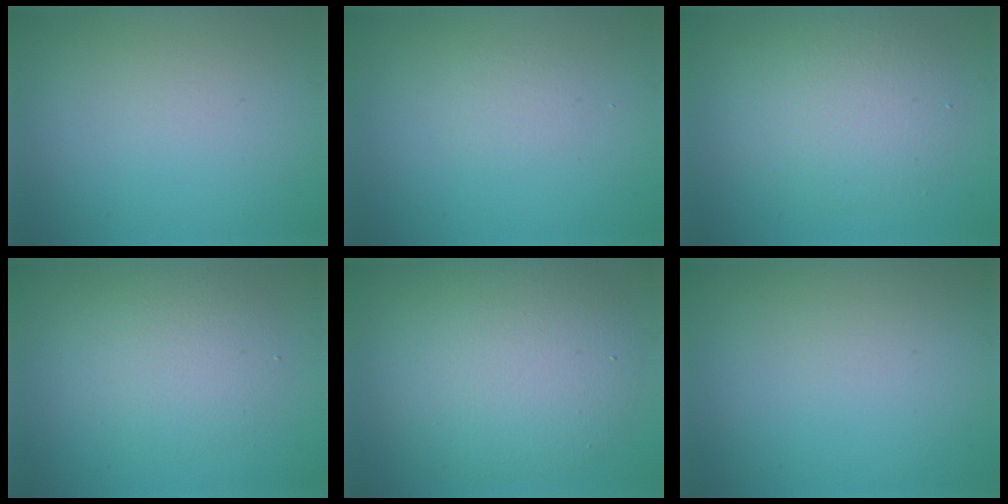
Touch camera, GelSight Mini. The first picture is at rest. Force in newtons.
{"total": 0.9, "press": 0.9, "slide": 0.0}
{"total": 4.4, "press": 4.4, "slide": 0.2}
{"total": 3.4, "press": 3.4, "slide": 0.2}
{"total": 8.1, "press": 8.1, "slide": 0.3}
{"total": 0.0}